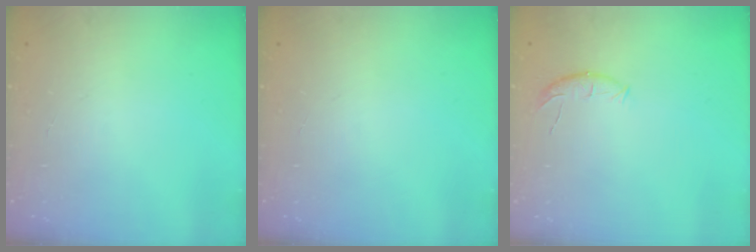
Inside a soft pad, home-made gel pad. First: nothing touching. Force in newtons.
{"total": 0.0}
{"total": 7.7, "press": 7.6, "slide": 1.5}